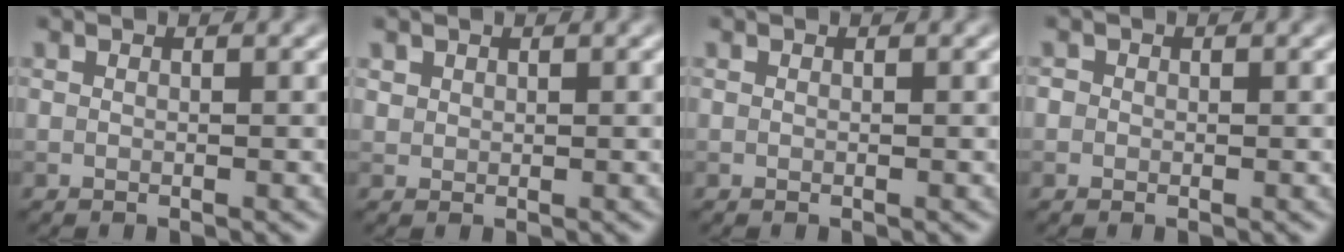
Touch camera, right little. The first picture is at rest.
{"total": 0.8, "force": [0.6, 0.6, 0.1], "torque": [0.001, -0.003, 0.016]}
{"total": 0.0}
{"total": 0.7, "force": [0.1, 0.7, 0.1], "torque": [0.003, -0.006, -0.002]}